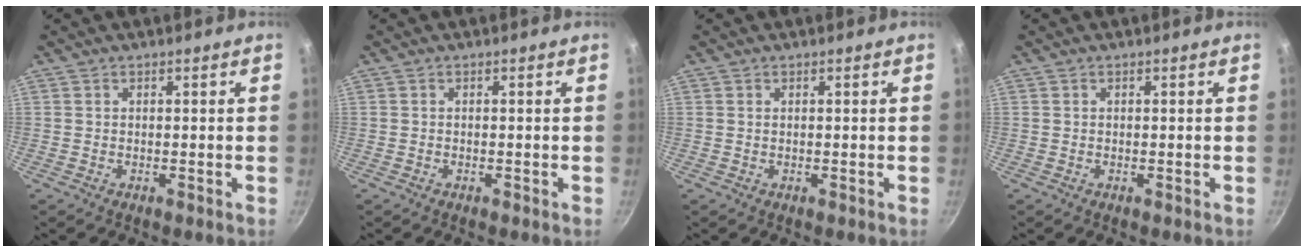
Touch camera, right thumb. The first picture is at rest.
{"total": 0.0}
{"total": 0.0}
{"total": 0.0}